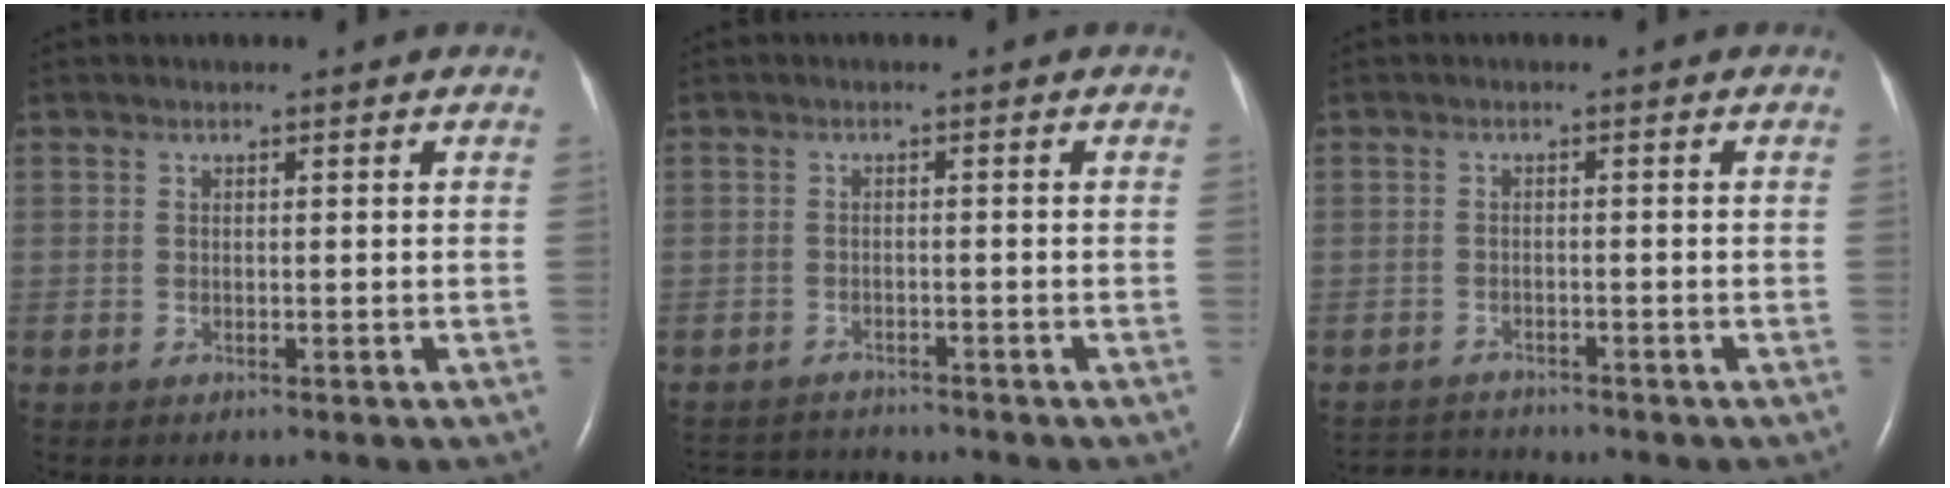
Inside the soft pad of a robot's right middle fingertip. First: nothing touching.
{"total": 4.8, "force": [-4.8, 0.1, 0.1], "torque": [-0.003, -0.007, -0.075]}
{"total": 3.2, "force": [-3.2, -0.2, -0.5], "torque": [0.007, -0.019, -0.053]}